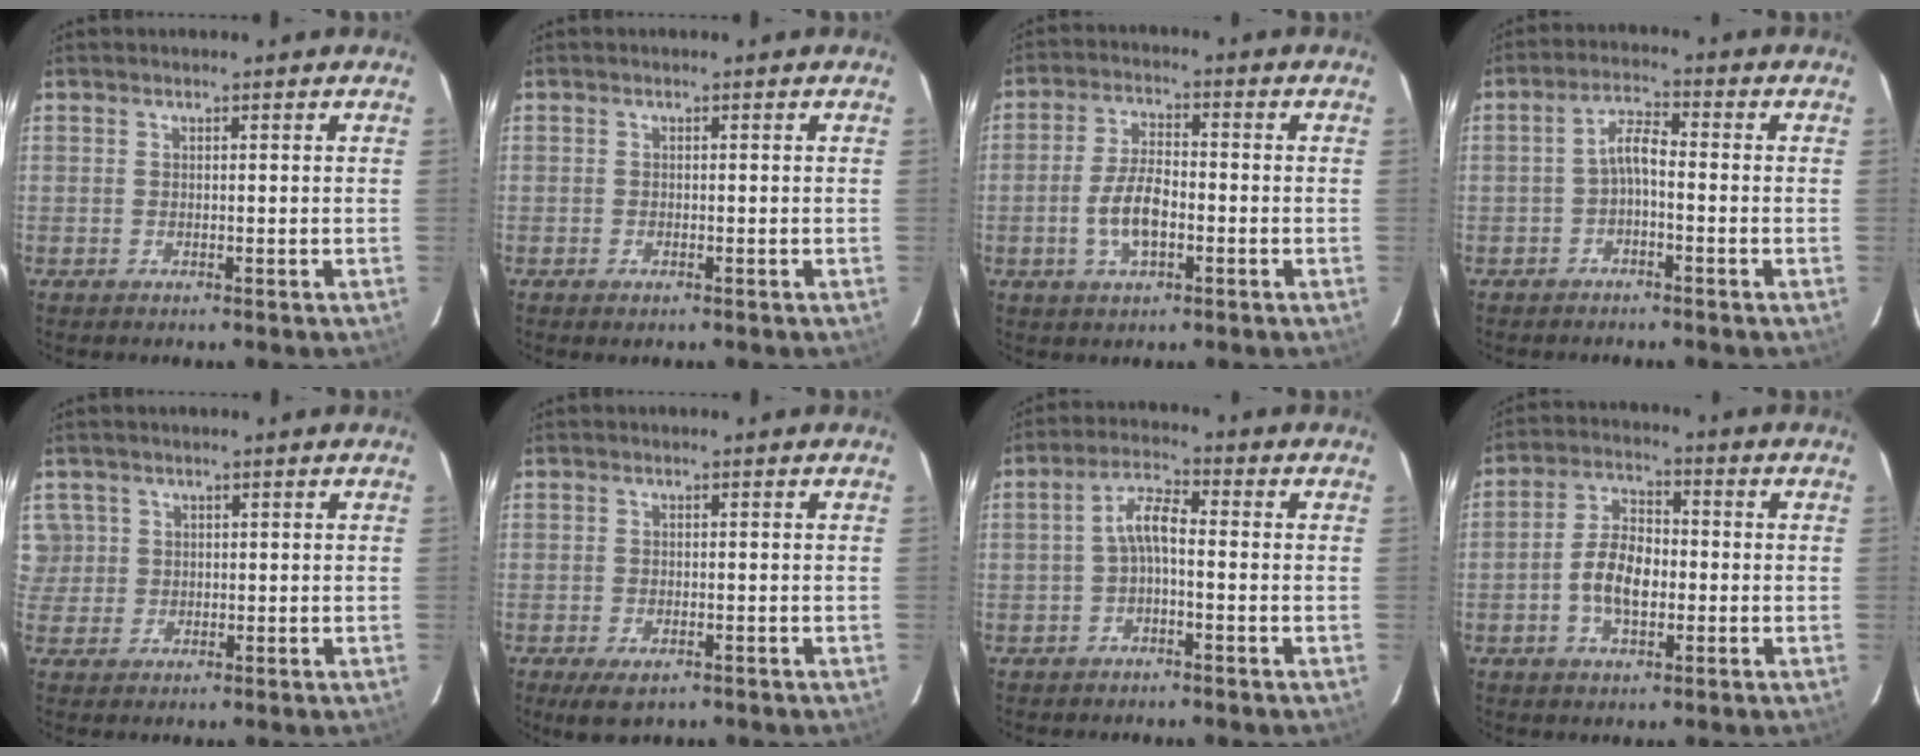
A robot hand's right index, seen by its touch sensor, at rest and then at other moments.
{"total": 1.0, "force": [-0.7, 0.5, 0.5], "torque": [-0.009, -0.004, -0.014]}
{"total": 7.5, "force": [-2.2, 3.2, 6.4], "torque": [-0.129, 0.001, -0.040]}
{"total": 3.5, "force": [-1.5, 1.1, 3.0], "torque": [-0.062, 0.013, -0.029]}
{"total": 4.5, "force": [1.0, 4.4, 0.4], "torque": [0.005, 0.014, 0.021]}
{"total": 4.6, "force": [-2.9, 2.1, 2.8], "torque": [-0.063, -0.019, -0.048]}
{"total": 4.2, "force": [-1.2, 1.3, 3.8], "torque": [-0.081, 0.015, -0.026]}
{"total": 8.0, "force": [-1.9, 4.3, 6.4], "torque": [-0.127, 0.011, -0.032]}